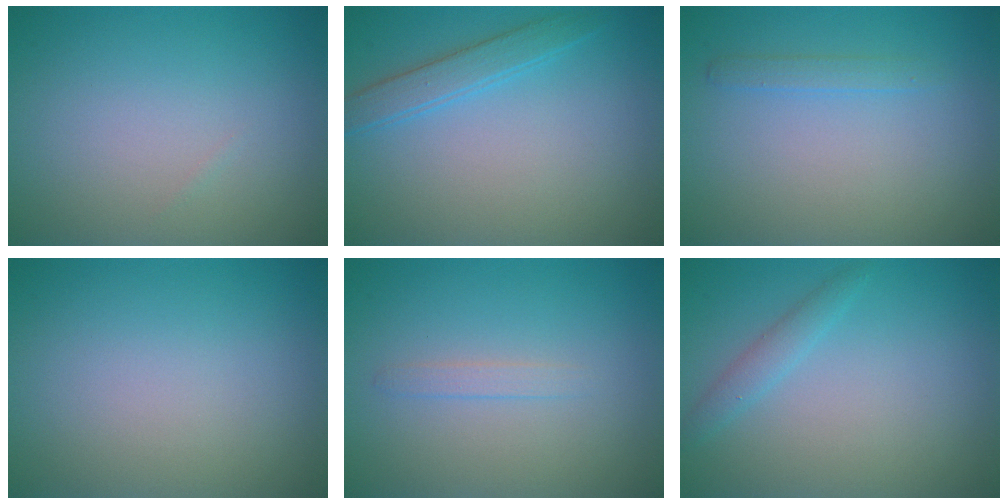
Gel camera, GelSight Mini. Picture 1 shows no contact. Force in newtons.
{"total": 2.2, "press": 2.2, "slide": 0.1}
{"total": 1.1, "press": 1.1, "slide": 0.0}
{"total": 0.0}
{"total": 0.9, "press": 0.9, "slide": 0.1}
{"total": 1.5, "press": 1.5, "slide": 0.1}